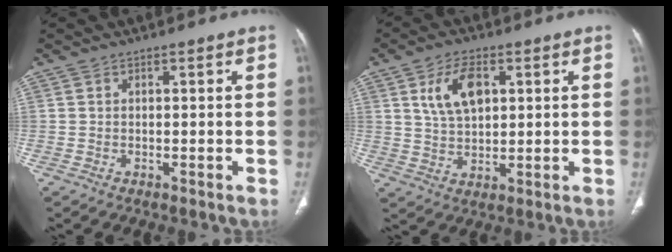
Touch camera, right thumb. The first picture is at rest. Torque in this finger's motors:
{"motor_torque": [-0.90, 1.14, 0.85, 0.25, 0.08]}